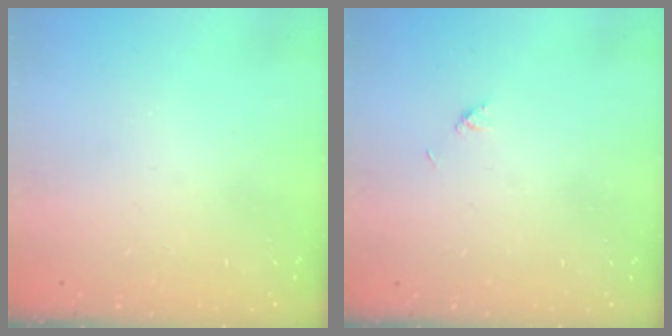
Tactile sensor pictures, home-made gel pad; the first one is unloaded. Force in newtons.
{"total": 2.1, "press": 2.1, "slide": 0.3}